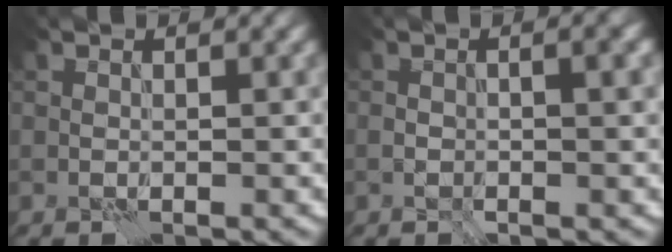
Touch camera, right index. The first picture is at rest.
{"total": 2.7, "force": [-0.3, 0.8, 2.6], "torque": [-0.045, -0.001, -0.007]}